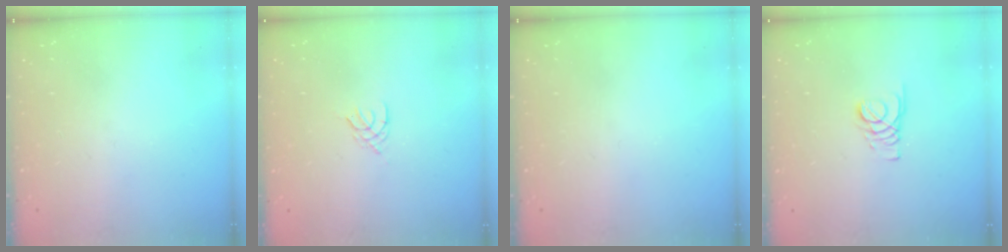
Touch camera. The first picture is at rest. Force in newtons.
{"total": 2.1, "press": 2.0, "slide": 0.4}
{"total": 0.0}
{"total": 1.8, "press": 1.7, "slide": 0.1}